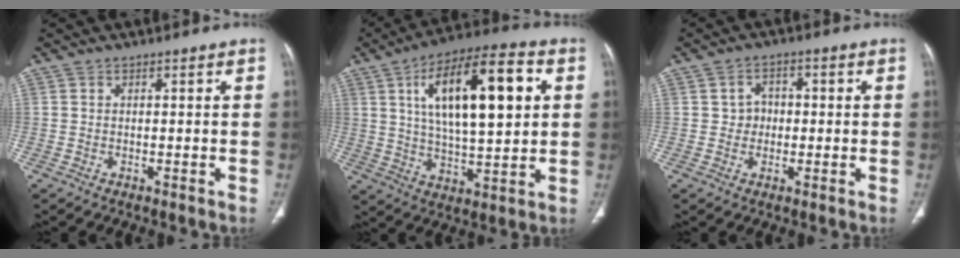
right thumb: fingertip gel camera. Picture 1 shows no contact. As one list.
[{"total": 20.9, "force": [5.9, 7.8, 18.5], "torque": [-0.284, 0.001, 0.094]}, {"total": 3.8, "force": [0.0, 3.3, 1.7], "torque": [-0.002, 0.009, -0.007]}]